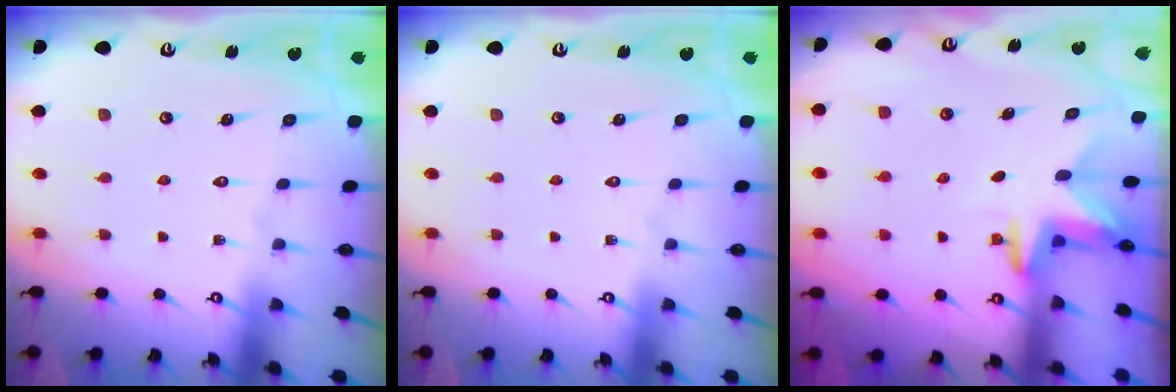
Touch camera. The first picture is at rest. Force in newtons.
{"total": 0.0}
{"total": 2.6, "press": 2.6, "slide": 0.2}